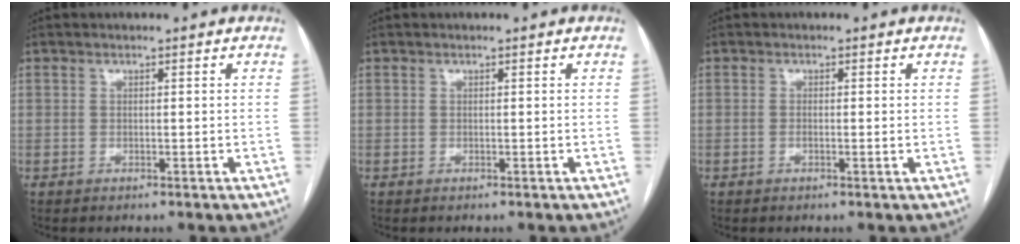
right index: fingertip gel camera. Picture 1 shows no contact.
{"total": 0.0}
{"total": 1.0, "force": [-0.2, 0.2, 1.0], "torque": [-0.017, 0.000, -0.003]}